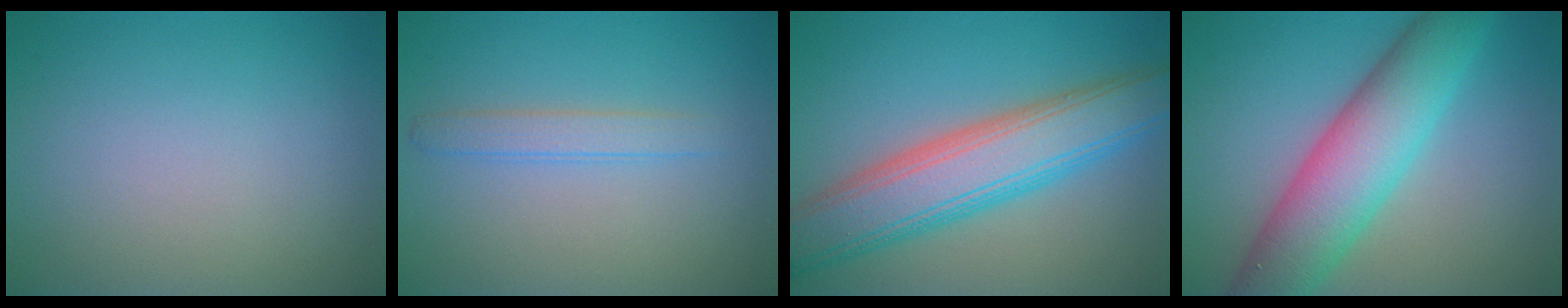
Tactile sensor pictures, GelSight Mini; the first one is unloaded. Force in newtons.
{"total": 1.8, "press": 1.8, "slide": 0.0}
{"total": 8.3, "press": 8.3, "slide": 0.1}
{"total": 8.4, "press": 8.4, "slide": 0.2}